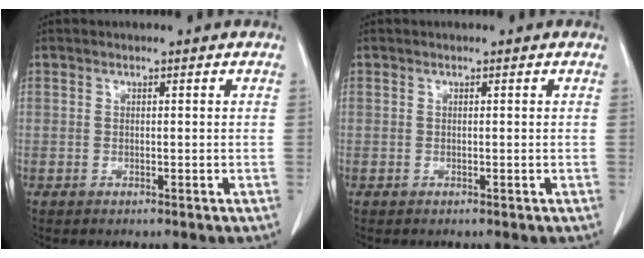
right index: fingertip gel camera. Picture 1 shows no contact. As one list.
[{"total": 0.0}]